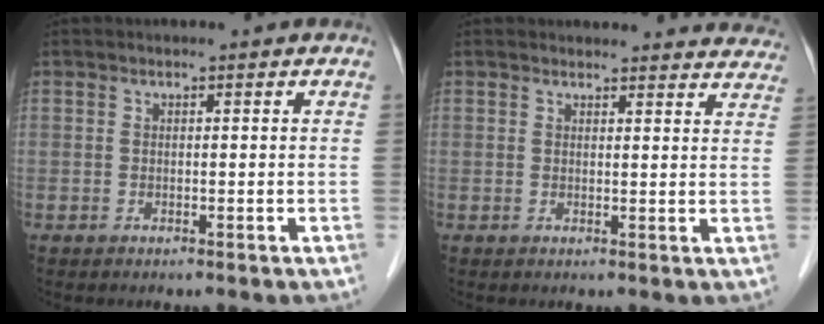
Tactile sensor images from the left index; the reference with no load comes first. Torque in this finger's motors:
{"motor_torque": [0.26, -0.35, -0.03, -0.02]}